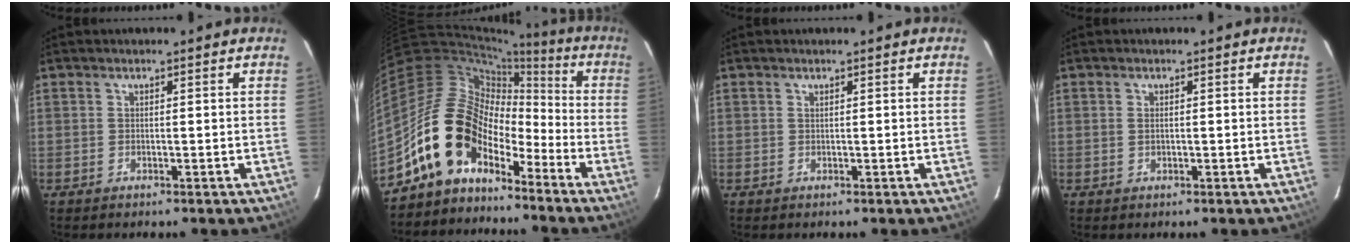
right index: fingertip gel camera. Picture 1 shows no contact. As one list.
[{"total": 14.6, "force": [-9.4, 9.2, 6.5], "torque": [-0.119, 0.026, -0.174]}, {"total": 0.0}, {"total": 0.8, "force": [0.2, 0.4, 0.7], "torque": [-0.013, 0.000, 0.004]}]